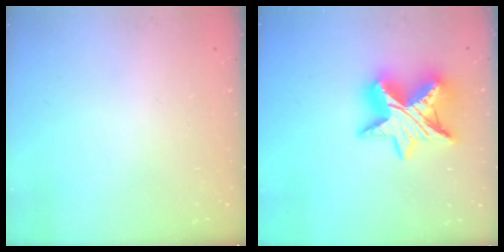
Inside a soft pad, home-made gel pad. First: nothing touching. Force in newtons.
{"total": 16.4, "press": 16.3, "slide": 1.3}